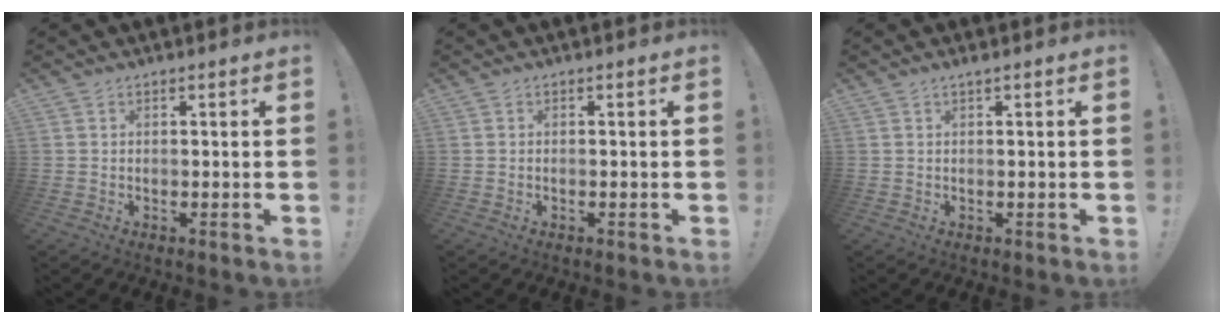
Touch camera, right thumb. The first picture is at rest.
{"total": 0.0}
{"total": 1.1, "force": [0.4, -0.3, 1.0], "torque": [-0.015, -0.002, 0.005]}